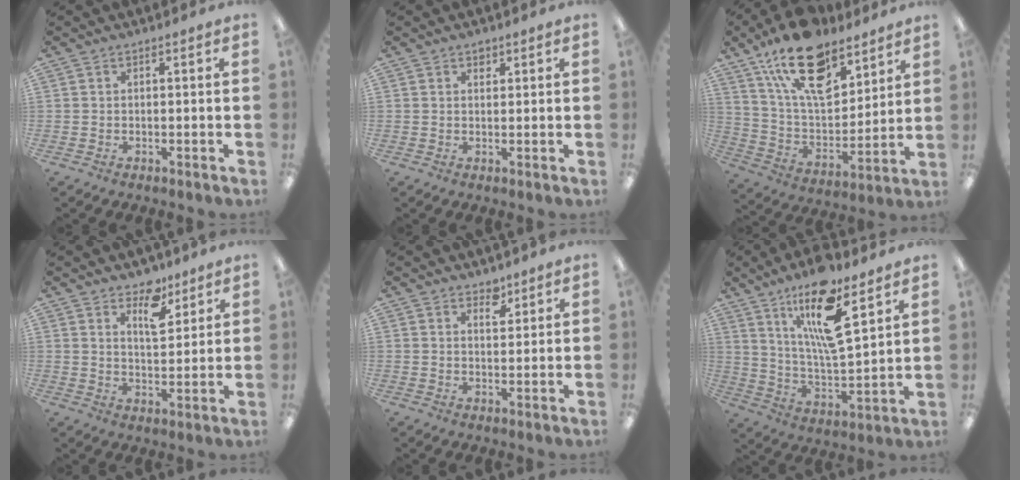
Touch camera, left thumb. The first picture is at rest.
{"total": 1.3, "force": [1.0, 0.7, 0.4], "torque": [0.008, -0.006, 0.016]}
{"total": 20.7, "force": [13.8, 10.0, 11.6], "torque": [-0.205, -0.073, 0.246]}
{"total": 8.3, "force": [5.6, 4.2, 4.4], "torque": [-0.046, -0.034, 0.094]}
{"total": 3.5, "force": [2.8, 1.7, 1.4], "torque": [0.000, -0.019, 0.045]}
{"total": 19.0, "force": [11.5, 5.7, 14.0], "torque": [-0.254, -0.057, 0.188]}